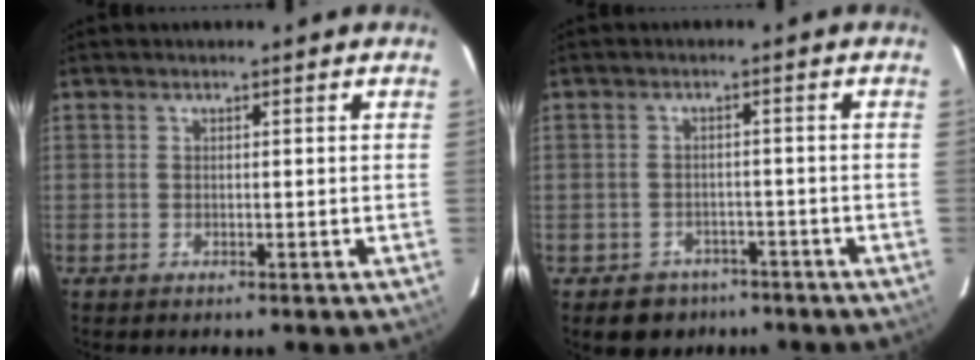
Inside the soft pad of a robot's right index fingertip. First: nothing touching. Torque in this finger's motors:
{"motor_torque": [0.32, -0.37, -0.04, -0.06]}